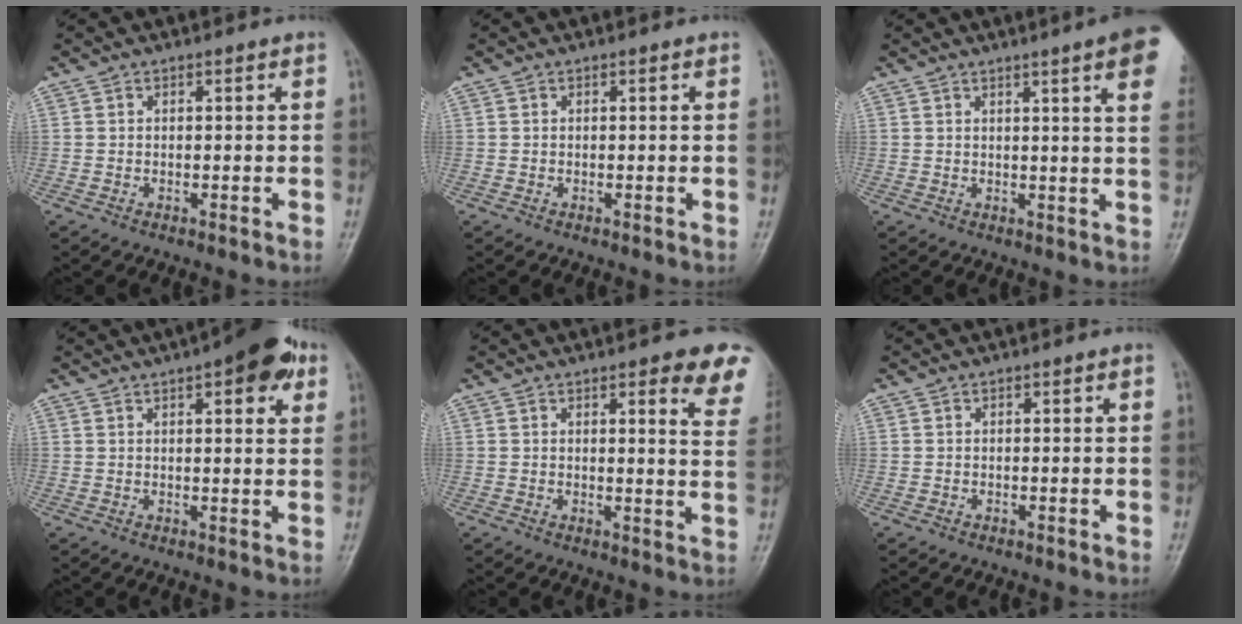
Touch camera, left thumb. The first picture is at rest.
{"total": 0.0}
{"total": 10.6, "force": [5.6, 0.8, 8.9], "torque": [-0.100, -0.011, 0.056]}
{"total": 10.1, "force": [5.0, 3.5, 8.0], "torque": [-0.082, -0.006, 0.058]}
{"total": 9.2, "force": [6.0, 2.5, 6.4], "torque": [-0.044, -0.027, 0.055]}
{"total": 0.0}